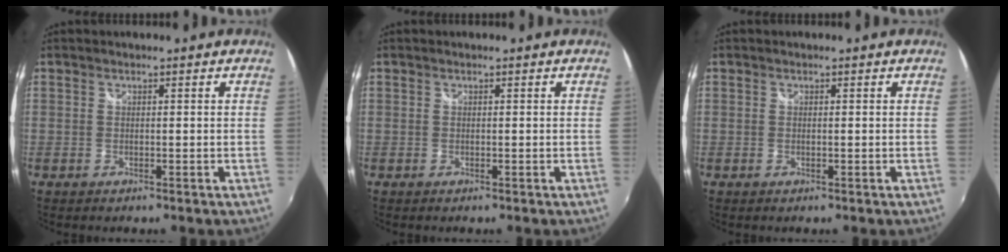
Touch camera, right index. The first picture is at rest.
{"total": 0.0}
{"total": 0.0}